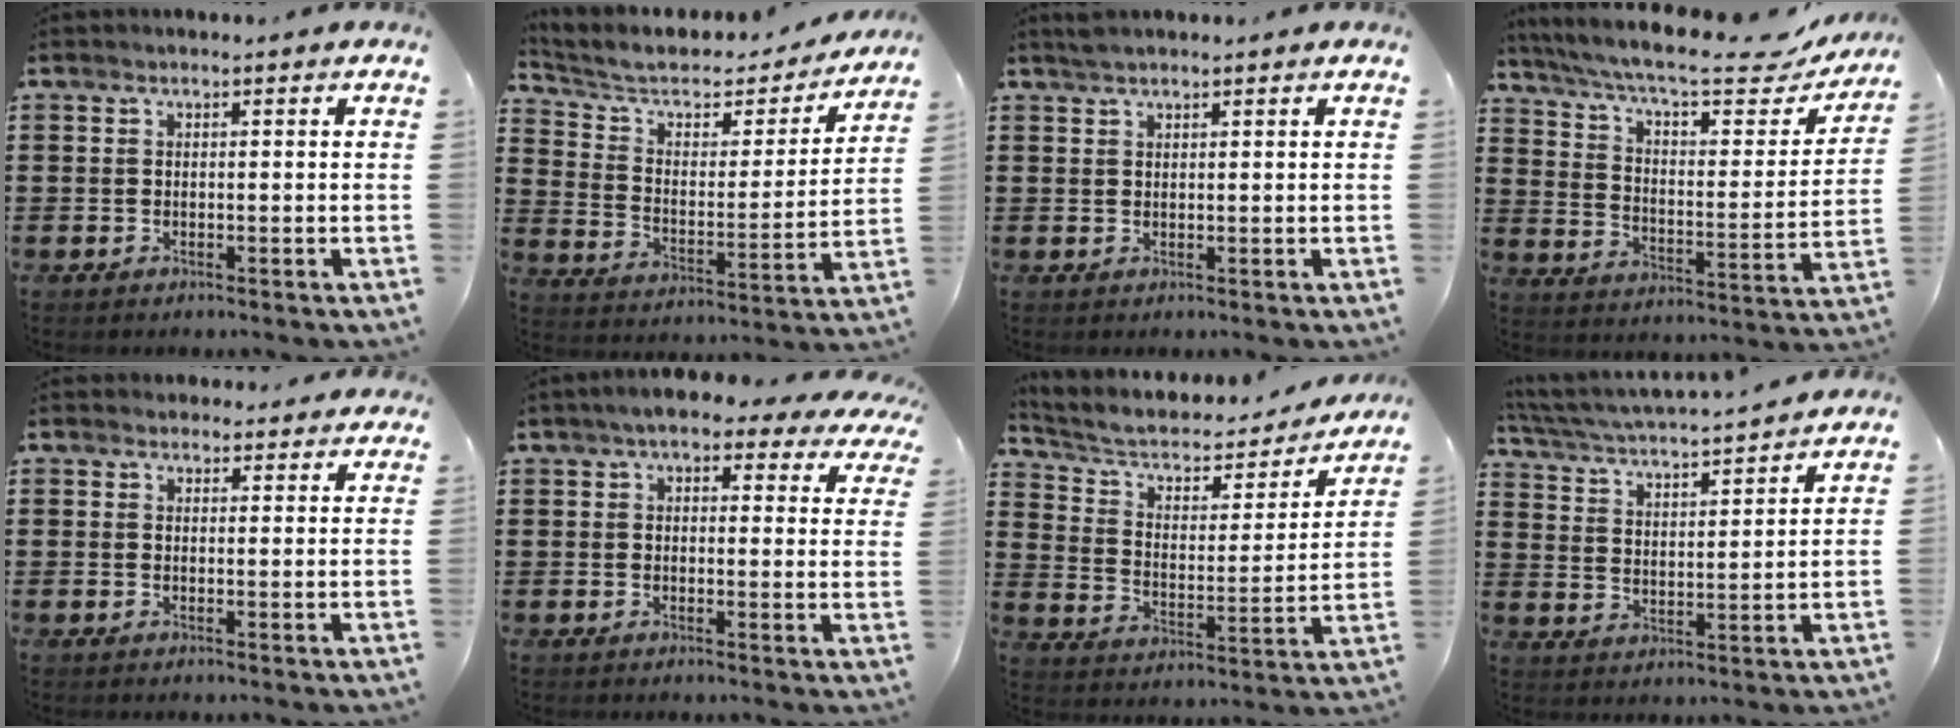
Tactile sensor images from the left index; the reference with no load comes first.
{"total": 6.0, "force": [4.5, 2.7, 2.8], "torque": [-0.081, -0.027, 0.072]}
{"total": 1.5, "force": [1.3, 0.2, 0.6], "torque": [-0.013, 0.001, 0.025]}
{"total": 9.9, "force": [8.0, 1.8, 5.5], "torque": [-0.131, -0.046, 0.132]}
{"total": 2.3, "force": [2.2, 0.7, 0.0], "torque": [-0.006, 0.001, 0.043]}
{"total": 4.9, "force": [3.8, 1.5, 2.6], "torque": [-0.056, -0.002, 0.066]}
{"total": 5.5, "force": [4.0, 2.8, 2.6], "torque": [-0.073, -0.021, 0.062]}
{"total": 3.7, "force": [3.6, -0.3, 1.1], "torque": [-0.042, -0.032, 0.052]}